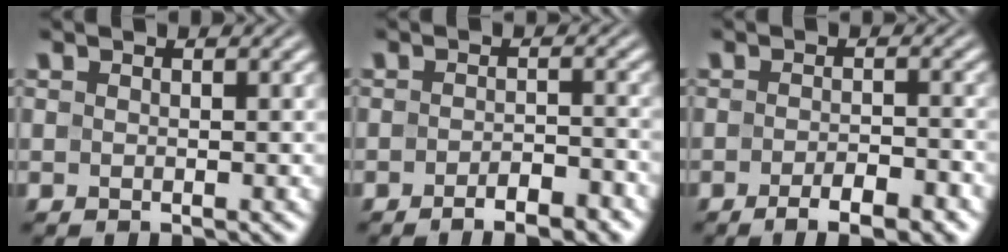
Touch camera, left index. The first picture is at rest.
{"total": 3.4, "force": [-2.2, 1.0, 2.4], "torque": [-0.036, 0.002, -0.033]}
{"total": 4.4, "force": [-2.6, 1.2, 3.3], "torque": [-0.052, -0.001, -0.037]}